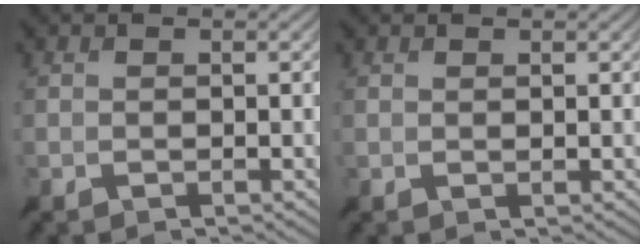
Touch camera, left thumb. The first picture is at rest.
{"total": 1.4, "force": [1.3, -0.2, 0.3], "torque": [-0.004, 0.007, 0.021]}